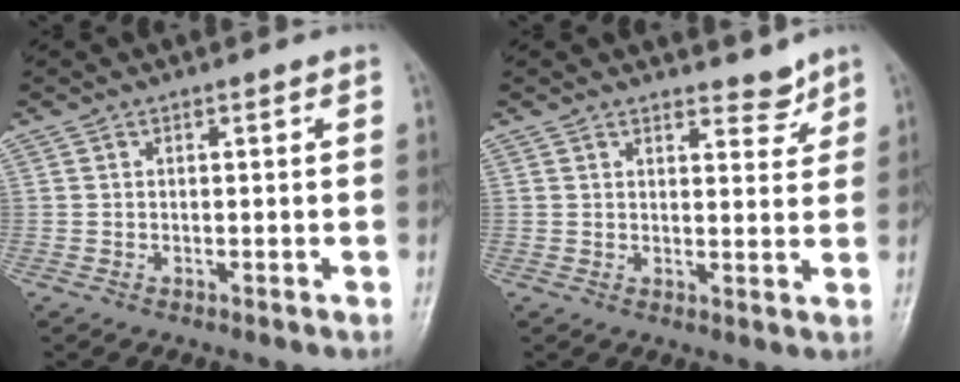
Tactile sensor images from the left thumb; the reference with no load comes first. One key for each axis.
{"total": 3.7, "fx": 3.2, "fy": 1.5, "fz": 1.1, "tx": 0.003, "ty": -0.025, "tz": 0.044}